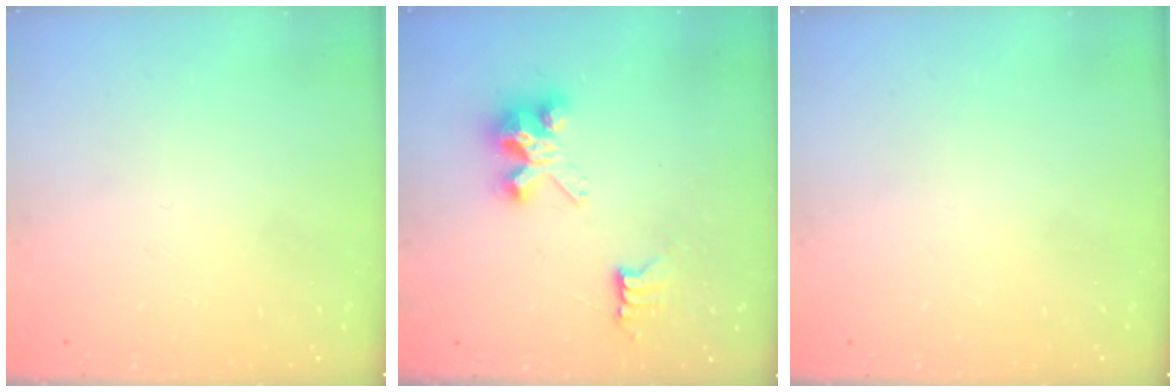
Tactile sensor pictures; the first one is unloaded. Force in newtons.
{"total": 6.6, "press": 6.6, "slide": 0.1}
{"total": 0.0}